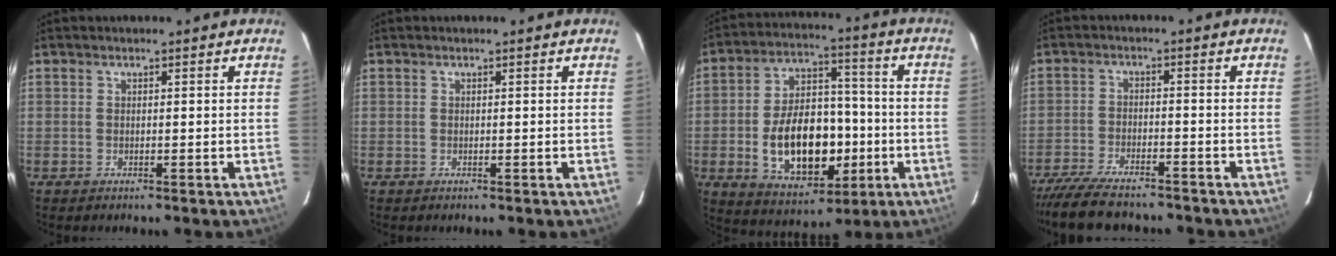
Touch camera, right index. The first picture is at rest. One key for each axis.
{"total": 0.0}
{"total": 17.7, "fx": -4.0, "fy": 10.6, "fz": 13.6, "tx": -0.261, "ty": 0.019, "tz": -0.043}
{"total": 13.1, "fx": -11.4, "fy": 3.1, "fz": 5.5, "tx": -0.126, "ty": -0.025, "tz": -0.186}